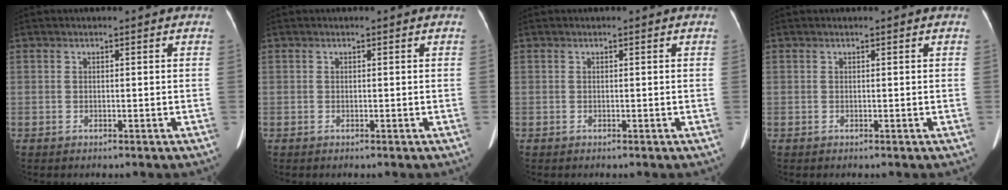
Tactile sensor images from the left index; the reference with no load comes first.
{"total": 0.0}
{"total": 0.0}
{"total": 0.0}